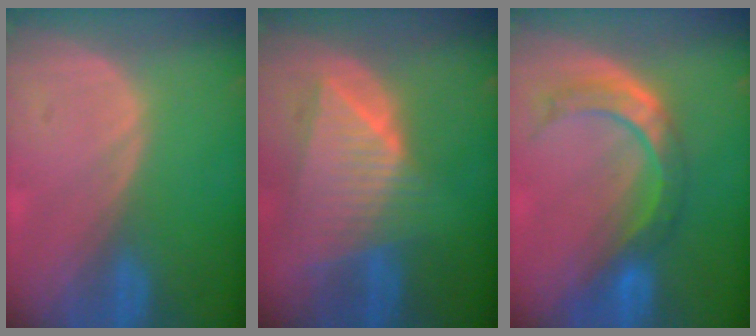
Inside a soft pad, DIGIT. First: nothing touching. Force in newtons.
{"total": 9.0, "press": 7.9, "slide": 4.3}
{"total": 7.5, "press": 7.0, "slide": 2.7}